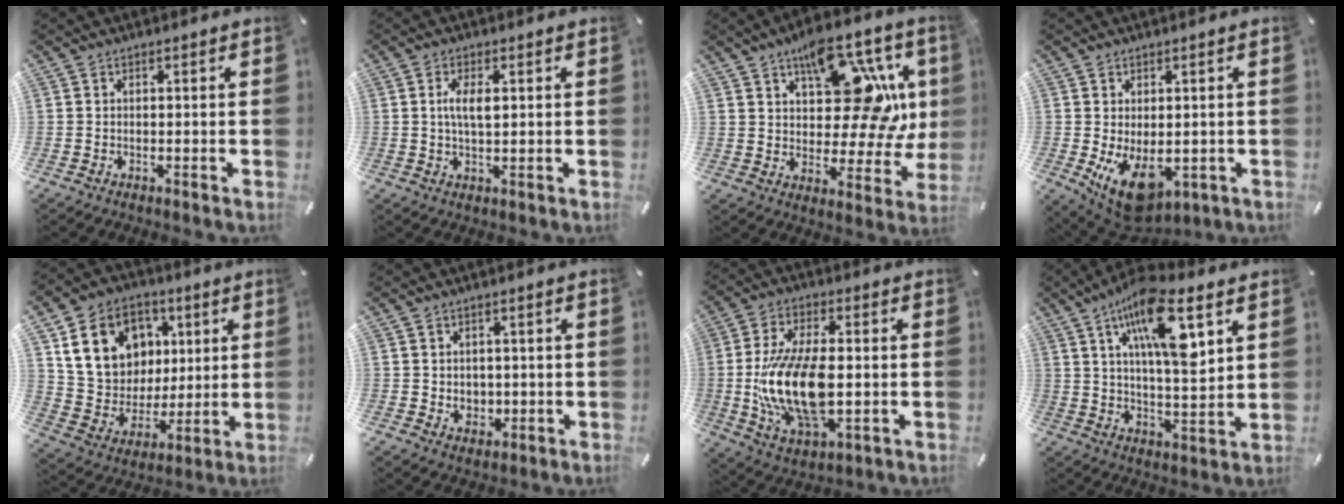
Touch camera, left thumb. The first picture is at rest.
{"total": 4.8, "force": [0.9, 1.8, 4.3], "torque": [-0.097, 0.003, 0.010]}
{"total": 19.0, "force": [8.7, 9.9, 13.7], "torque": [-0.185, -0.066, 0.146]}
{"total": 10.2, "force": [-2.3, 6.0, 7.9], "torque": [-0.137, -0.005, -0.035]}
{"total": 17.1, "force": [6.4, 14.3, 6.9], "torque": [-0.113, -0.017, 0.133]}
{"total": 3.5, "force": [0.3, 3.3, 1.1], "torque": [-0.002, -0.005, 0.002]}
{"total": 19.1, "force": [-1.3, 10.1, 16.1], "torque": [-0.331, -0.013, -0.018]}
{"total": 16.1, "force": [8.7, 4.9, 12.7], "torque": [-0.220, -0.027, 0.140]}